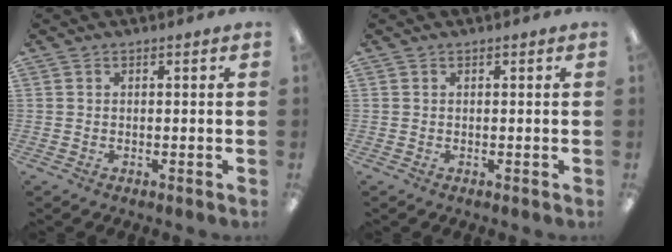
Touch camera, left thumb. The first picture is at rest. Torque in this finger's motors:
{"motor_torque": [-0.01, 0.01, -0.02, 0.02, 0.00]}